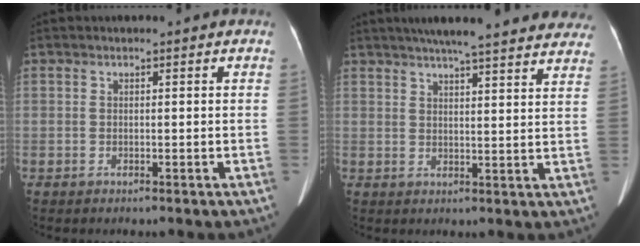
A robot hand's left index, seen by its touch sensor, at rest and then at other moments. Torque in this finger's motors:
{"motor_torque": [0.94, -1.20, 0.26, 0.08]}